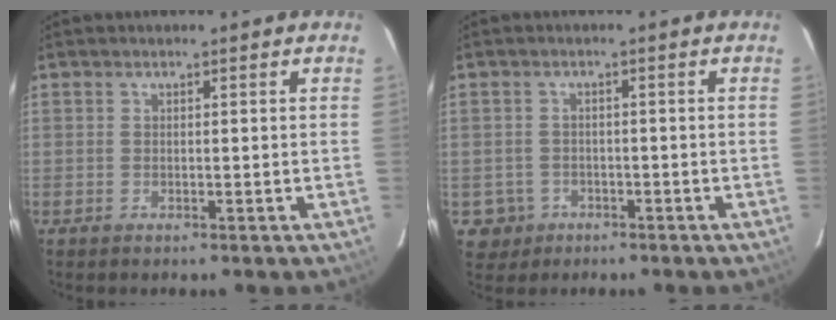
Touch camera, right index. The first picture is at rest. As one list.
[{"total": 4.3, "force": [-1.7, 3.9, 0.4], "torque": [-0.021, 0.011, -0.020]}]